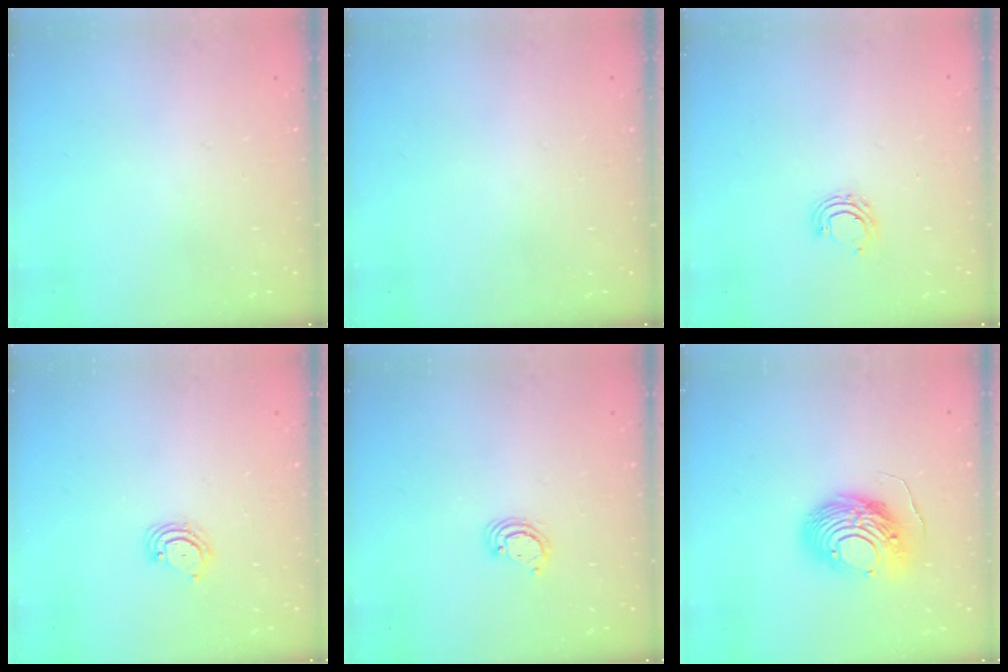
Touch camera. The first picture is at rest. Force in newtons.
{"total": 0.0}
{"total": 4.9, "press": 4.9, "slide": 0.5}
{"total": 4.7, "press": 4.6, "slide": 0.4}
{"total": 2.9, "press": 2.9, "slide": 0.3}
{"total": 12.4, "press": 12.3, "slide": 1.1}